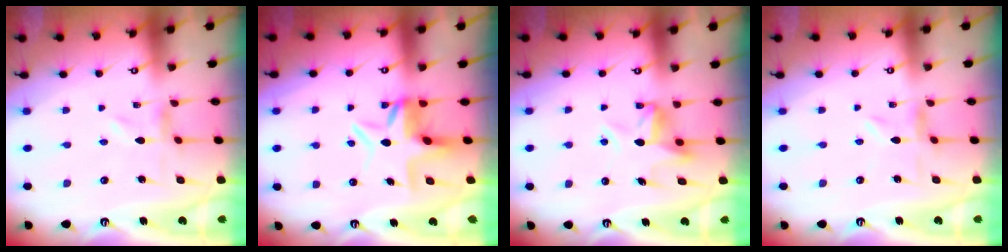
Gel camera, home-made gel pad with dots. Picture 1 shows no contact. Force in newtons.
{"total": 7.2, "press": 6.7, "slide": 2.7}
{"total": 10.2, "press": 10.2, "slide": 0.5}
{"total": 1.5, "press": 1.5, "slide": 0.3}